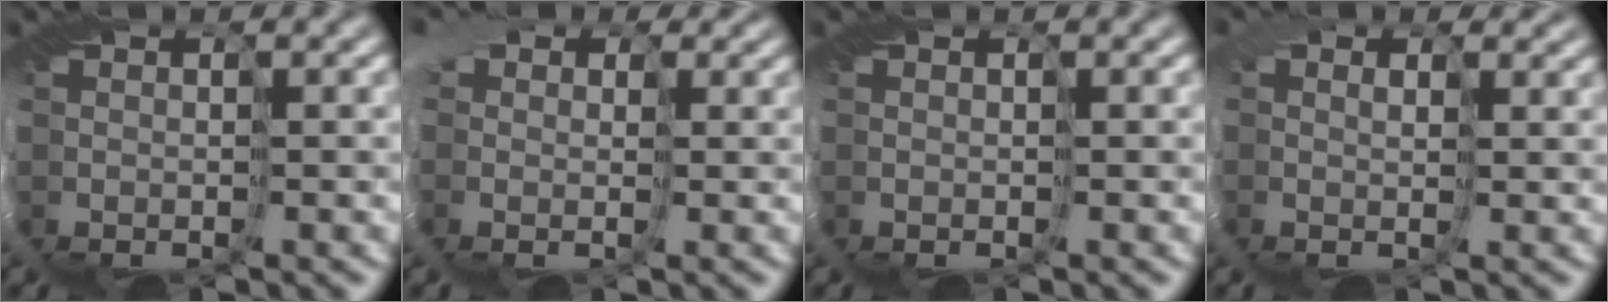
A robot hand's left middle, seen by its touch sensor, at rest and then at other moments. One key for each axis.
{"total": 7.6, "fx": 2.6, "fy": 5.9, "fz": 4.0, "tx": -0.097, "ty": 0.020, "tz": 0.006}
{"total": 0.0}
{"total": 3.9, "fx": 2.1, "fy": 2.9, "fz": 1.6, "tx": -0.047, "ty": 0.015, "tz": 0.018}